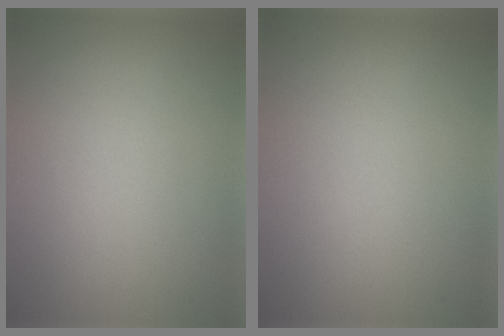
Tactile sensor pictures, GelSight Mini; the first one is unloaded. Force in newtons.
{"total": 0.0}